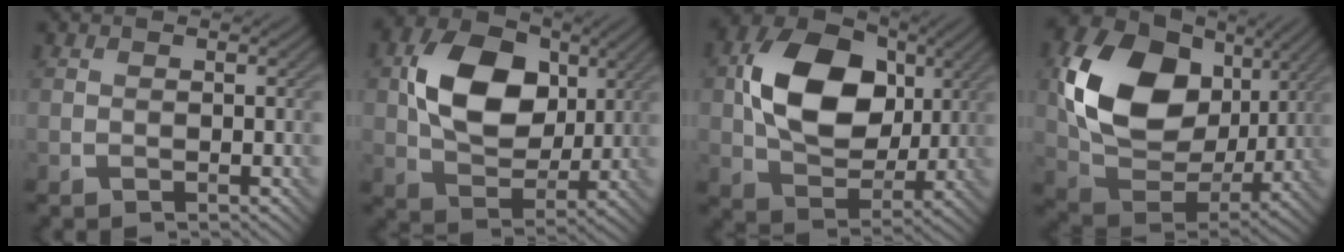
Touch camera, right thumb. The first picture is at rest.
{"total": 11.9, "force": [2.4, 8.5, 8.0], "torque": [-0.159, 0.008, 0.041]}
{"total": 13.6, "force": [2.3, 9.9, 9.1], "torque": [-0.179, 0.007, 0.044]}
{"total": 16.7, "force": [4.1, 12.3, 10.6], "torque": [-0.225, 0.002, 0.086]}